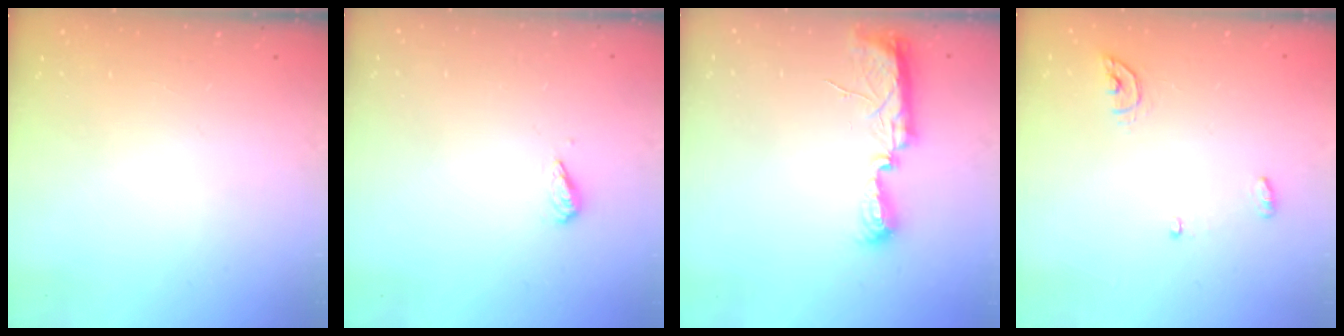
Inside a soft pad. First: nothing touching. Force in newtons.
{"total": 2.7, "press": 2.7, "slide": 0.6}
{"total": 10.5, "press": 9.0, "slide": 5.3}
{"total": 4.8, "press": 4.8, "slide": 0.4}